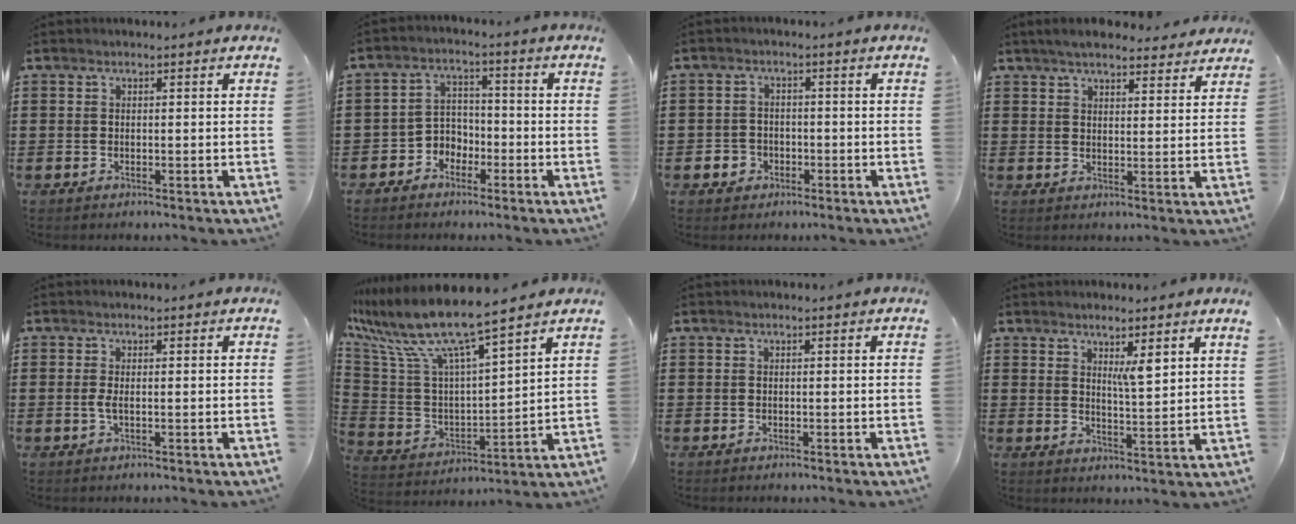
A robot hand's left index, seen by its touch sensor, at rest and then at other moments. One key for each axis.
{"total": 3.8, "fx": -2.7, "fy": 2.6, "fz": 0.7, "tx": -0.024, "ty": 0.008, "tz": -0.059}
{"total": 2.5, "fx": -1.5, "fy": 2.0, "fz": 0.3, "tx": -0.013, "ty": 0.005, "tz": -0.035}
{"total": 4.7, "fx": 4.3, "fy": 0.9, "fz": 1.6, "tx": -0.043, "ty": -0.006, "tz": 0.080}
{"total": 1.4, "fx": -0.2, "fy": 0.2, "fz": 1.3, "tx": -0.041, "ty": -0.007, "tz": -0.009}
{"total": 10.2, "fx": 8.3, "fy": 0.6, "fz": 5.9, "tx": -0.156, "ty": -0.062, "tz": 0.138}
{"total": 0.0}
{"total": 4.4, "fx": 3.2, "fy": -0.1, "fz": 3.0, "tx": -0.051, "ty": -0.019, "tz": 0.049}